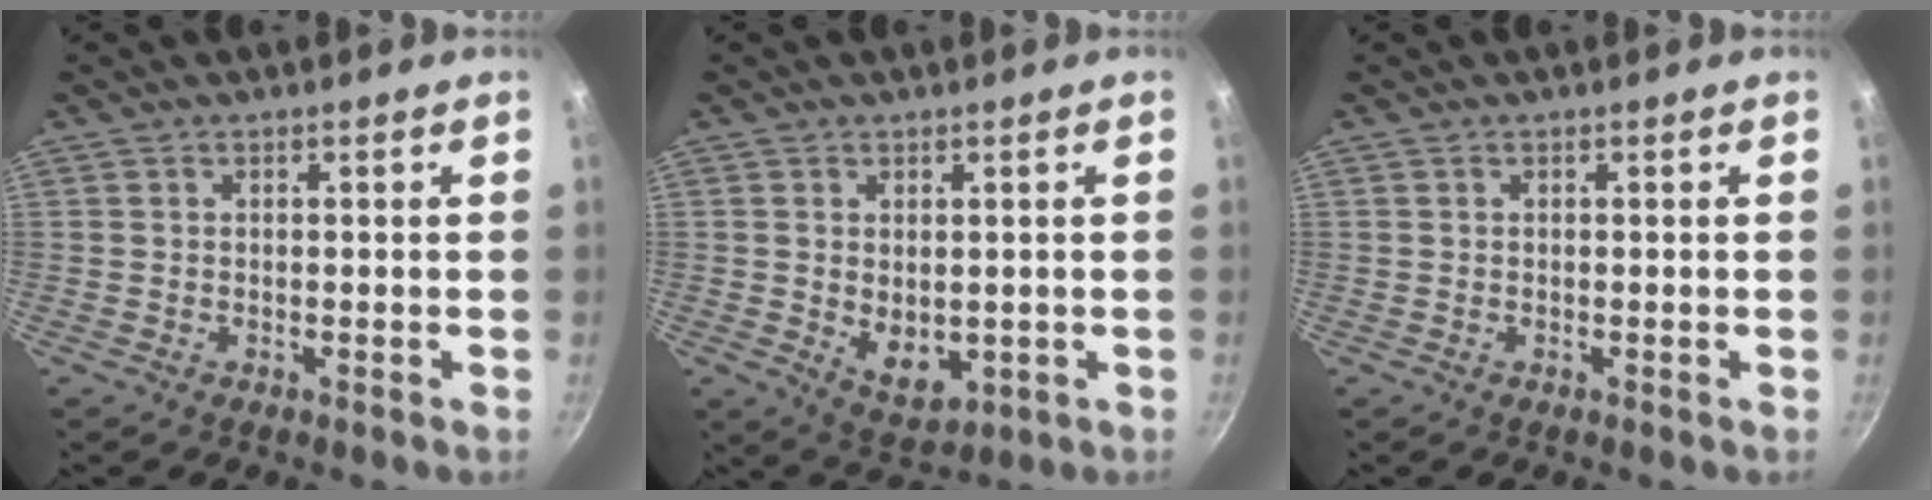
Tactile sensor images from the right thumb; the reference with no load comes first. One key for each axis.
{"total": 6.7, "fx": -0.1, "fy": 4.4, "fz": 5.0, "tx": -0.068, "ty": -0.017, "tz": 0.013}
{"total": 0.0}